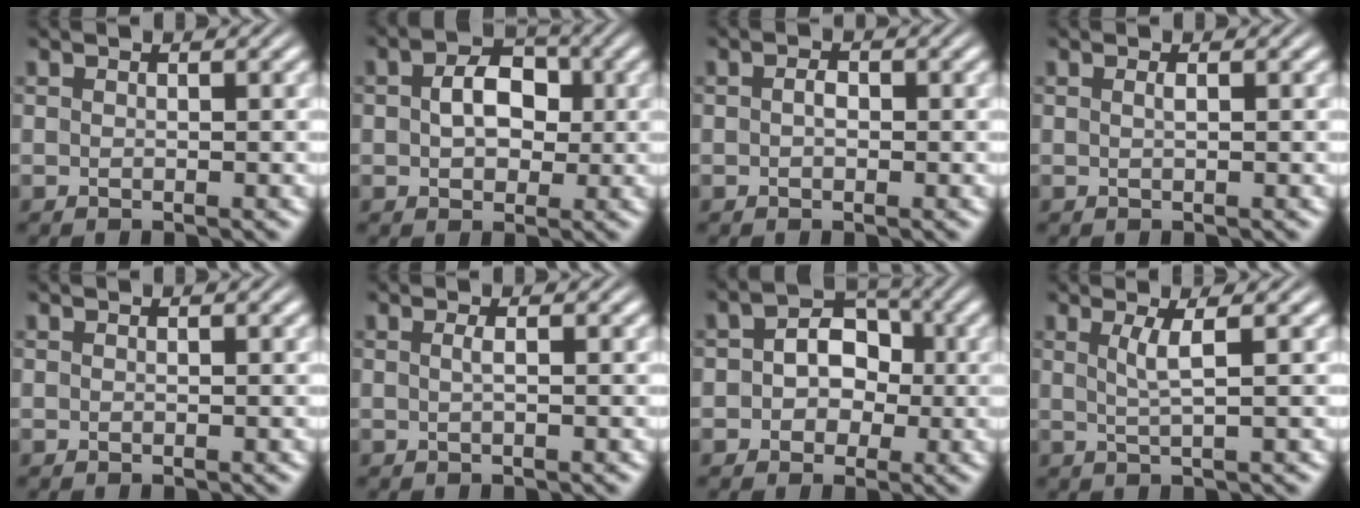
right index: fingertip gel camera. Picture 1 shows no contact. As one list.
[{"total": 4.1, "force": [0.1, 2.7, 3.1], "torque": [-0.049, -0.006, 0.008]}, {"total": 1.0, "force": [-0.3, 0.6, 0.8], "torque": [-0.019, -0.006, -0.001]}, {"total": 0.5, "force": [-0.1, -0.2, 0.5], "torque": [-0.008, -0.004, 0.001]}, {"total": 0.0}, {"total": 0.8, "force": [-0.2, -0.3, 0.7], "torque": [-0.016, -0.004, -0.001]}, {"total": 4.8, "force": [-0.6, 4.1, 2.5], "torque": [-0.028, -0.004, -0.016]}, {"total": 1.9, "force": [0.3, -0.6, 1.8], "torque": [-0.035, -0.008, 0.013]}]